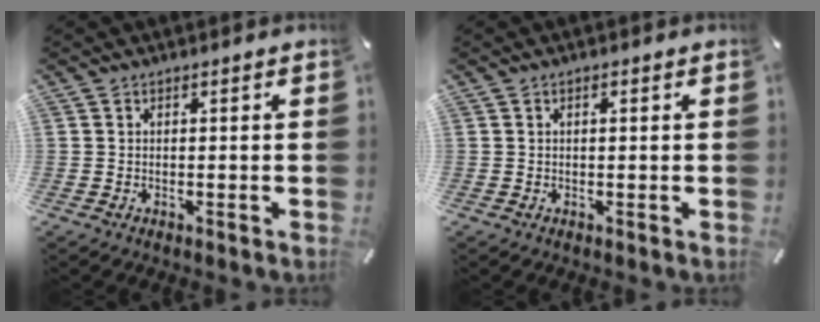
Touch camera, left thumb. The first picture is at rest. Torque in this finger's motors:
{"motor_torque": [-0.44, -0.46, -0.01, 0.03, -0.02]}